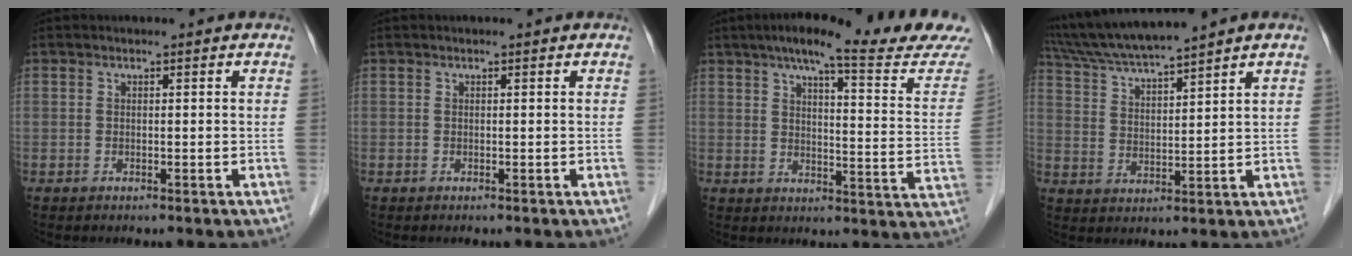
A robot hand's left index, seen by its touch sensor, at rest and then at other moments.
{"total": 0.0}
{"total": 19.8, "force": [17.5, -0.1, 9.3], "torque": [-0.130, -0.048, 0.213]}
{"total": 10.2, "force": [9.1, -1.3, 4.4], "torque": [-0.083, 0.016, 0.174]}